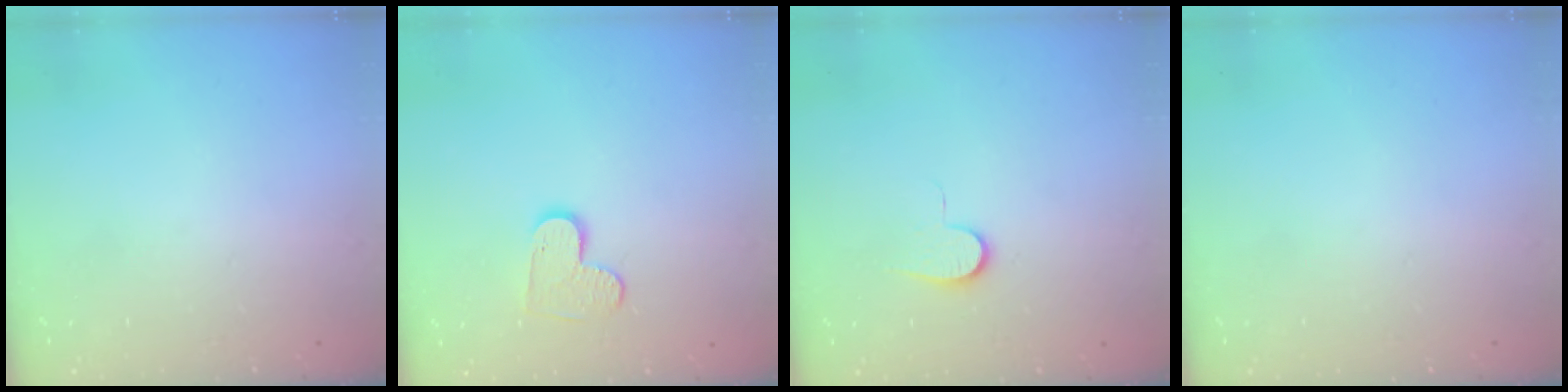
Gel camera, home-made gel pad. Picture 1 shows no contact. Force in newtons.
{"total": 7.5, "press": 7.5, "slide": 0.5}
{"total": 6.3, "press": 6.2, "slide": 0.8}
{"total": 0.0}